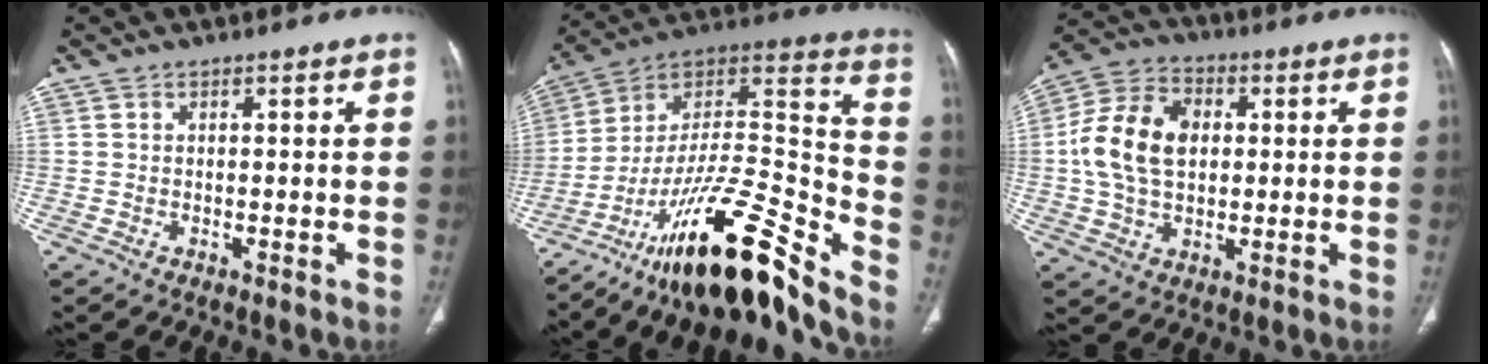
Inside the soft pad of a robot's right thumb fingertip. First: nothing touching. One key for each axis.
{"total": 26.7, "fx": -19.5, "fy": 5.4, "fz": 17.5, "tx": -0.254, "ty": 0.103, "tz": -0.331}
{"total": 13.8, "fx": 1.3, "fy": 9.6, "fz": 9.8, "tx": -0.171, "ty": 0.017, "tz": 0.018}